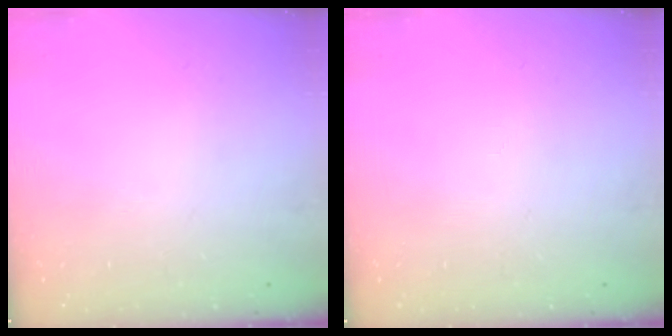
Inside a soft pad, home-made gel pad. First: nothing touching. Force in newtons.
{"total": 0.0}